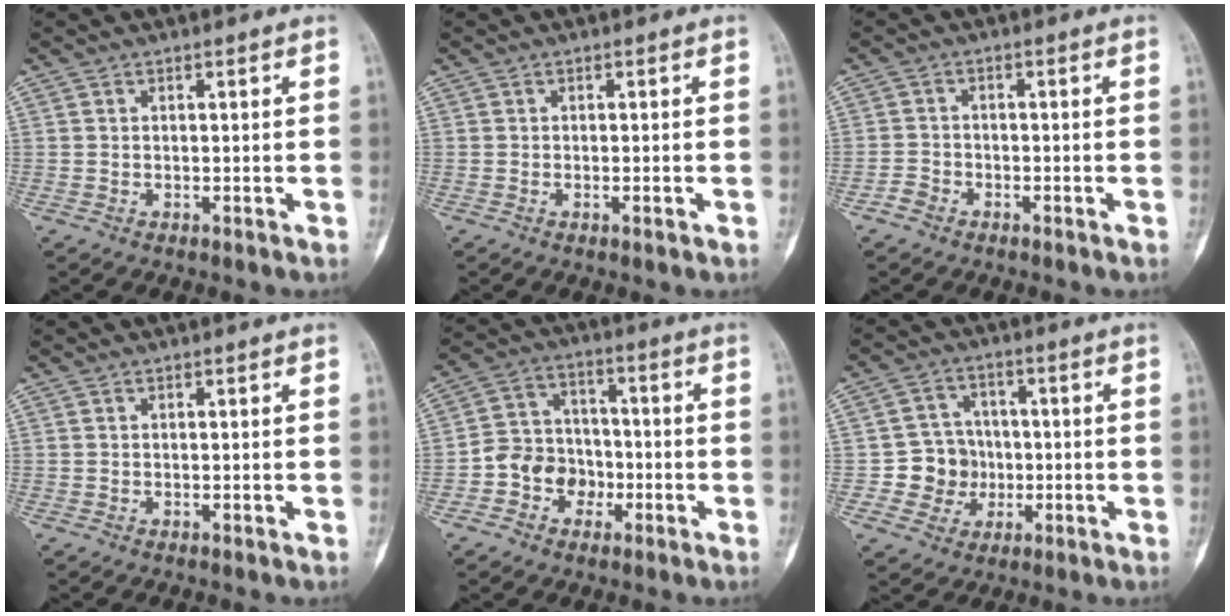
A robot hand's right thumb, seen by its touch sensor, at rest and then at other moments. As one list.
[{"total": 0.9, "force": [-0.3, 0.2, 0.8], "torque": [-0.008, 0.003, -0.003]}, {"total": 2.2, "force": [-1.5, 1.5, 0.4], "torque": [-0.007, 0.010, -0.033]}, {"total": 0.0}, {"total": 9.3, "force": [-3.2, 7.9, 3.6], "torque": [-0.020, 0.041, -0.062]}, {"total": 8.2, "force": [-1.2, 7.8, 2.2], "torque": [0.004, 0.019, -0.021]}]